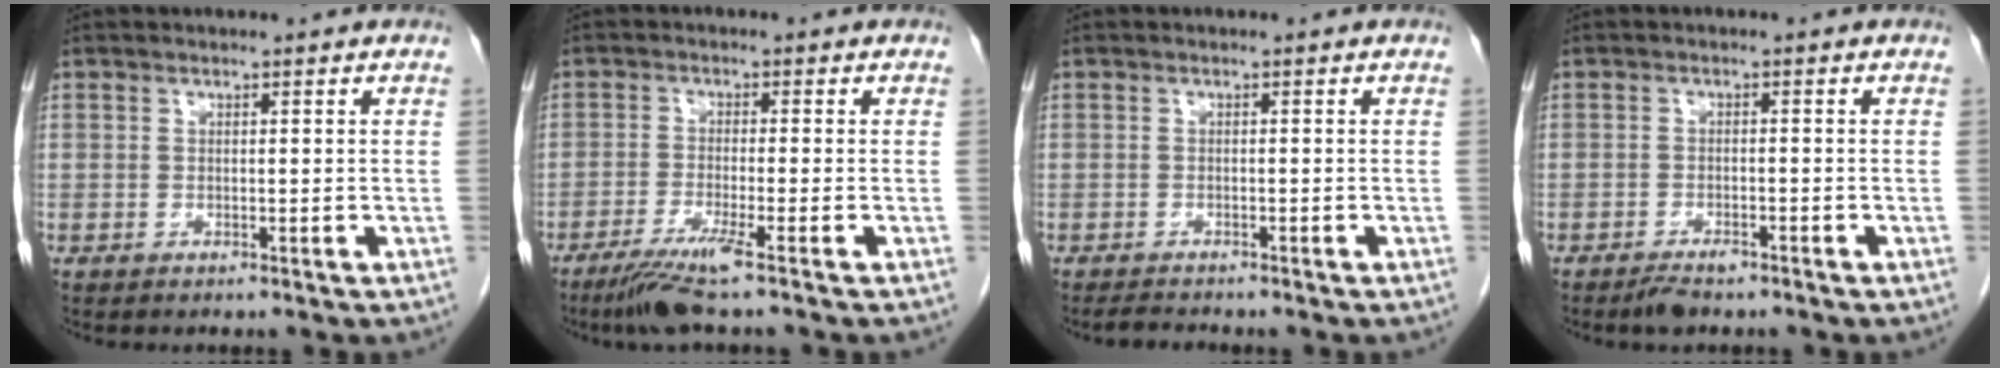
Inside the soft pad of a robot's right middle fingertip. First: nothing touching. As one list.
[{"total": 5.9, "force": [-3.9, -0.7, 4.4], "torque": [-0.083, -0.018, -0.077]}, {"total": 1.4, "force": [-1.4, 0.0, 0.3], "torque": [-0.014, -0.009, -0.022]}, {"total": 2.6, "force": [-2.0, 0.8, 1.5], "torque": [-0.031, -0.003, -0.030]}]